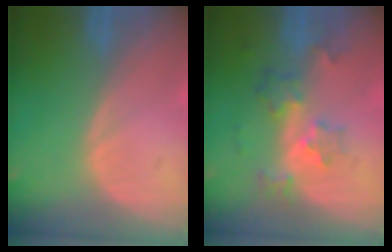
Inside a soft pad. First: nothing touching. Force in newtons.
{"total": 5.9, "press": 5.3, "slide": 2.7}